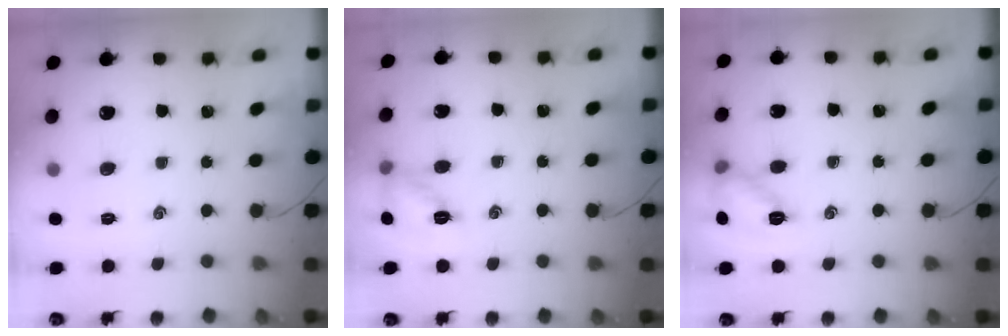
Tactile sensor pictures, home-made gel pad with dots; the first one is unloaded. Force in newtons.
{"total": 9.9, "press": 9.8, "slide": 1.6}
{"total": 10.5, "press": 10.4, "slide": 0.7}